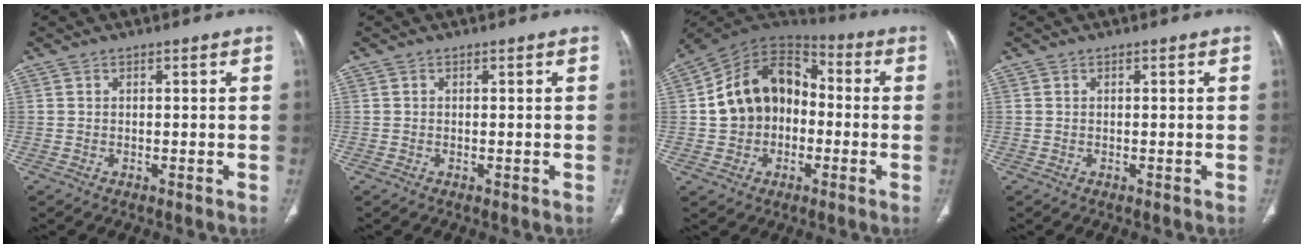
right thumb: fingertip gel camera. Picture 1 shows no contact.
{"total": 0.0}
{"total": 16.2, "force": [-0.7, 12.5, 10.3], "torque": [-0.145, 0.044, -0.021]}
{"total": 0.0}